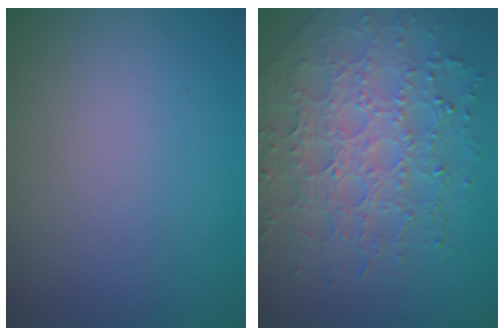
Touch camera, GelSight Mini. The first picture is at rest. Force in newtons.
{"total": 7.8, "press": 5.6, "slide": 5.4}